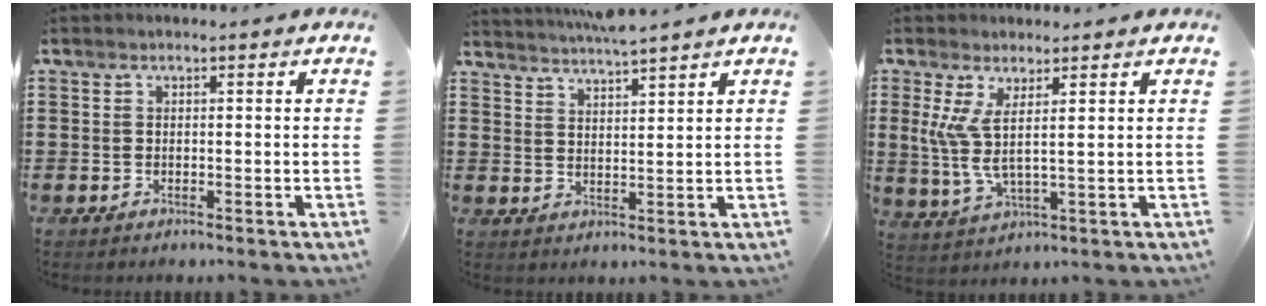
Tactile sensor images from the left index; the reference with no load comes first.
{"total": 3.2, "force": [3.2, -0.7, 0.1], "torque": [-0.012, -0.014, 0.057]}
{"total": 5.5, "force": [2.8, 1.0, 4.6], "torque": [-0.124, -0.019, 0.046]}